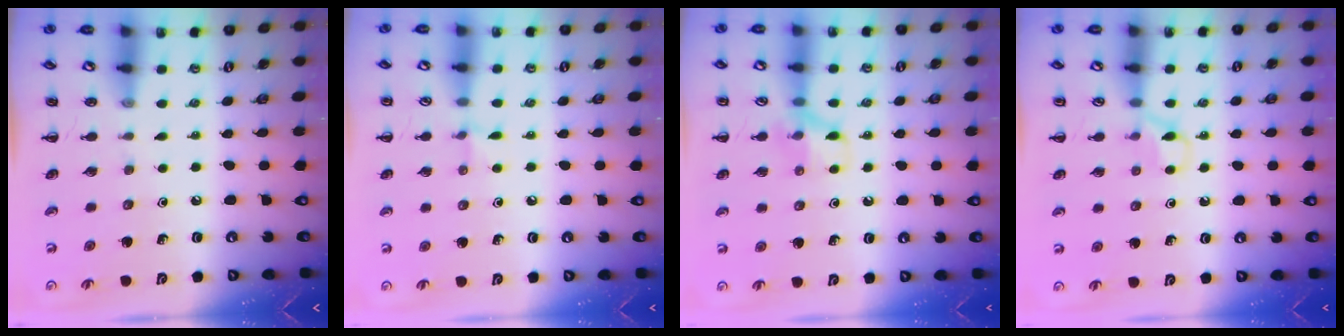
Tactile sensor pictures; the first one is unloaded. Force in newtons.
{"total": 4.8, "press": 4.5, "slide": 1.6}
{"total": 8.4, "press": 8.4, "slide": 0.6}
{"total": 5.4, "press": 5.1, "slide": 1.5}